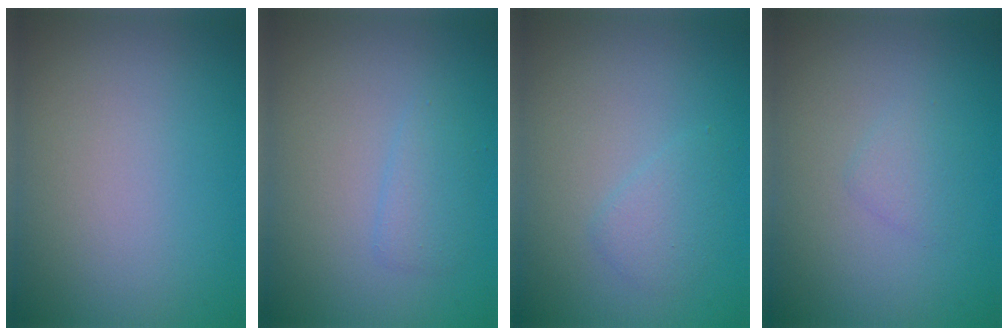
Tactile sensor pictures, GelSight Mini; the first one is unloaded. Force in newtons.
{"total": 1.4, "press": 1.4, "slide": 0.2}
{"total": 1.5, "press": 1.5, "slide": 0.2}
{"total": 1.1, "press": 1.1, "slide": 0.0}